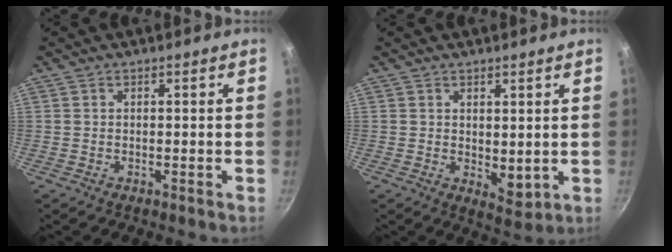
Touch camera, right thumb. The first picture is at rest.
{"total": 4.3, "force": [1.3, 2.5, 3.2], "torque": [-0.039, -0.019, 0.024]}